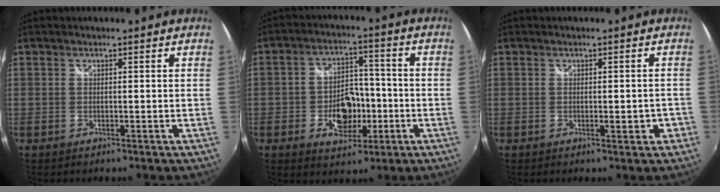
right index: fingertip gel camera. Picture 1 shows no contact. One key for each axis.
{"total": 9.6, "fx": -3.1, "fy": 6.1, "fz": 6.7, "tx": -0.127, "ty": 0.018, "tz": -0.036}
{"total": 2.6, "fx": -1.1, "fy": 1.1, "fz": 2.2, "tx": -0.029, "ty": 0.004, "tz": -0.007}